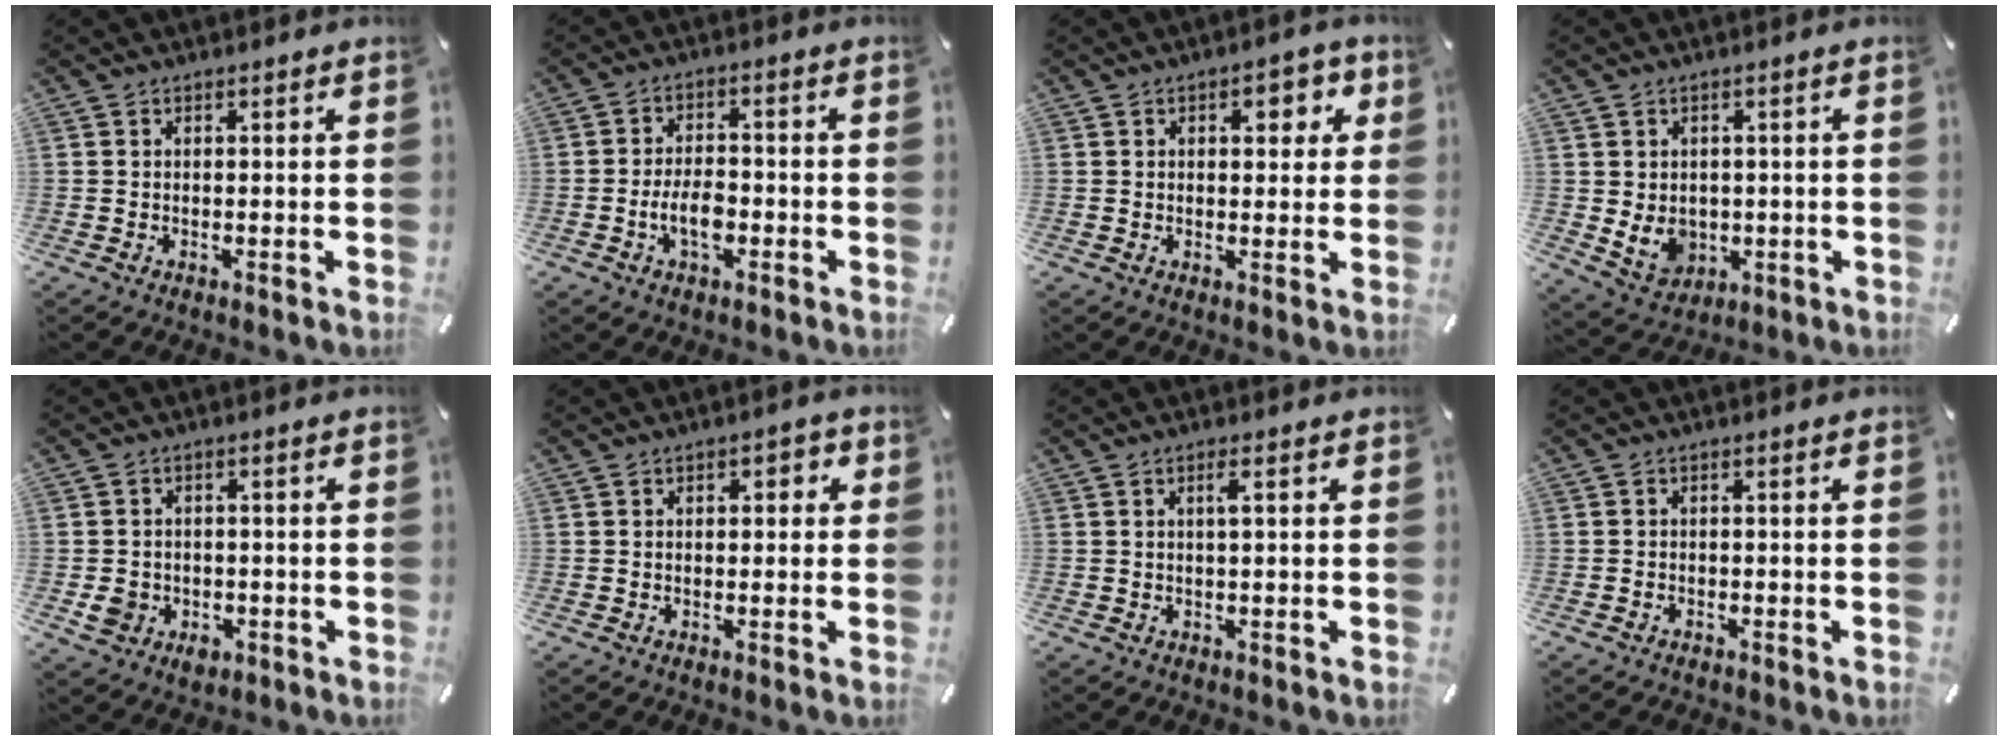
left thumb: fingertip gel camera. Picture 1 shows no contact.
{"total": 6.3, "force": [-2.1, 3.5, 4.8], "torque": [-0.099, 0.010, -0.039]}
{"total": 5.6, "force": [1.7, 3.3, 4.2], "torque": [-0.048, -0.003, 0.018]}
{"total": 6.5, "force": [0.3, 5.8, 2.8], "torque": [-0.059, -0.001, 0.007]}
{"total": 4.6, "force": [-1.3, 4.1, 1.5], "torque": [-0.022, 0.005, -0.022]}
{"total": 2.2, "force": [-0.1, 1.5, 1.6], "torque": [-0.023, 0.007, -0.006]}
{"total": 2.3, "force": [0.4, 0.3, 2.3], "torque": [-0.044, 0.003, 0.005]}
{"total": 1.0, "force": [-0.8, 0.6, 0.3], "torque": [-0.007, 0.003, -0.018]}